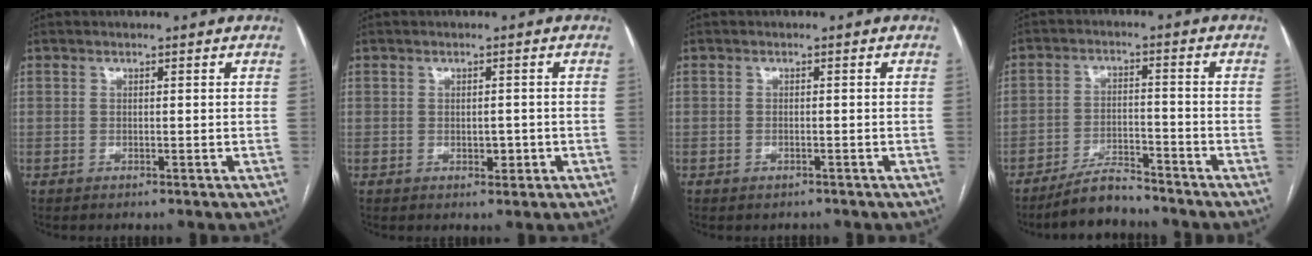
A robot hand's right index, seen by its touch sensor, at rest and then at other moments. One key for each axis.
{"total": 1.9, "fx": -0.5, "fy": 1.2, "fz": 1.4, "tx": -0.019, "ty": 0.001, "tz": -0.001}
{"total": 1.0, "fx": -0.8, "fy": 0.5, "fz": 0.2, "tx": -0.007, "ty": 0.001, "tz": -0.009}
{"total": 6.0, "fx": -5.5, "fy": 1.3, "fz": 1.9, "tx": -0.035, "ty": -0.008, "tz": -0.099}